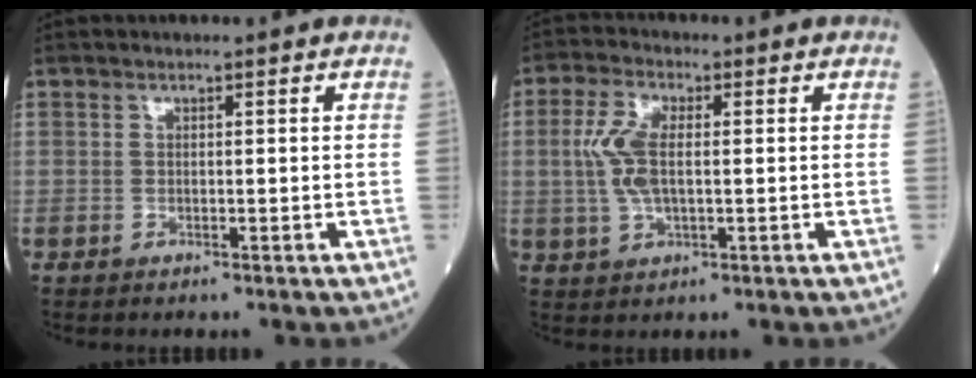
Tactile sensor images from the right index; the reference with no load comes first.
{"total": 6.5, "force": [0.4, 2.5, 6.0], "torque": [-0.144, 0.009, 0.009]}